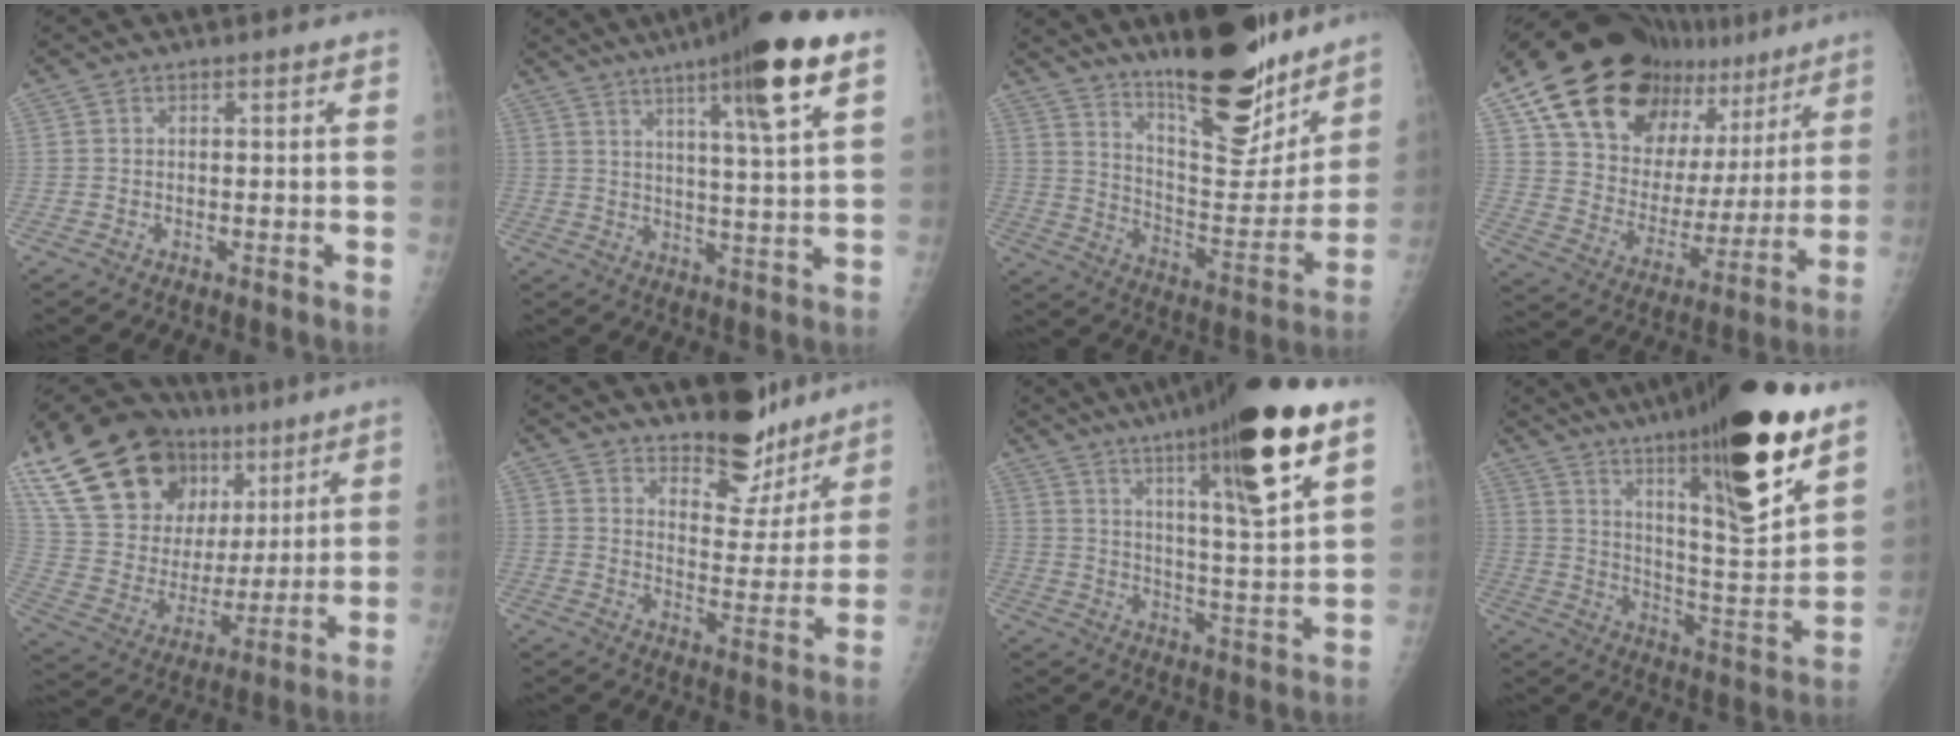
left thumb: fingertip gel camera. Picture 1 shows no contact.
{"total": 14.9, "force": [8.1, 1.1, 12.5], "torque": [-0.188, -0.030, 0.118]}
{"total": 22.6, "force": [17.0, 6.6, 13.4], "torque": [-0.154, -0.115, 0.268]}
{"total": 26.1, "force": [16.8, 14.5, 13.7], "torque": [-0.180, -0.043, 0.273]}
{"total": 27.8, "force": [14.6, 17.2, 16.2], "torque": [-0.268, 0.004, 0.266]}
{"total": 11.8, "force": [9.9, 4.9, 4.0], "torque": [-0.014, -0.085, 0.148]}
{"total": 21.3, "force": [12.0, 2.6, 17.3], "torque": [-0.256, -0.049, 0.187]}
{"total": 27.1, "force": [16.9, 4.8, 20.7], "torque": [-0.306, -0.072, 0.275]}